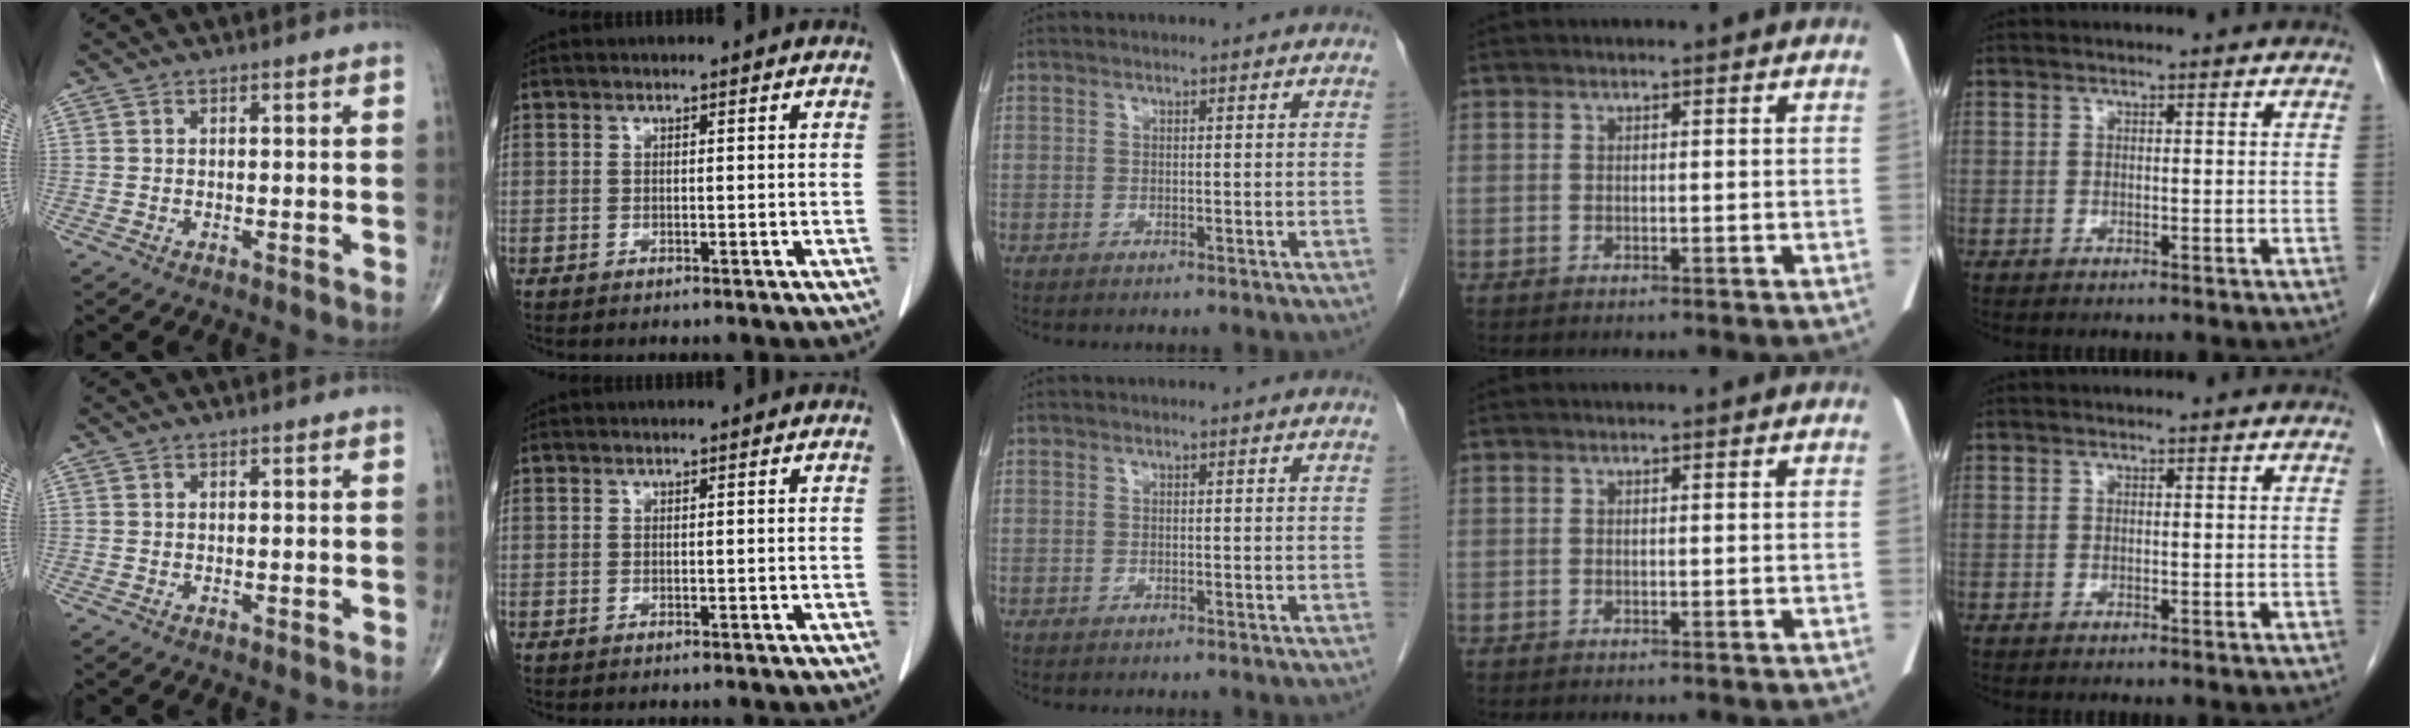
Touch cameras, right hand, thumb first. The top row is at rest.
{}